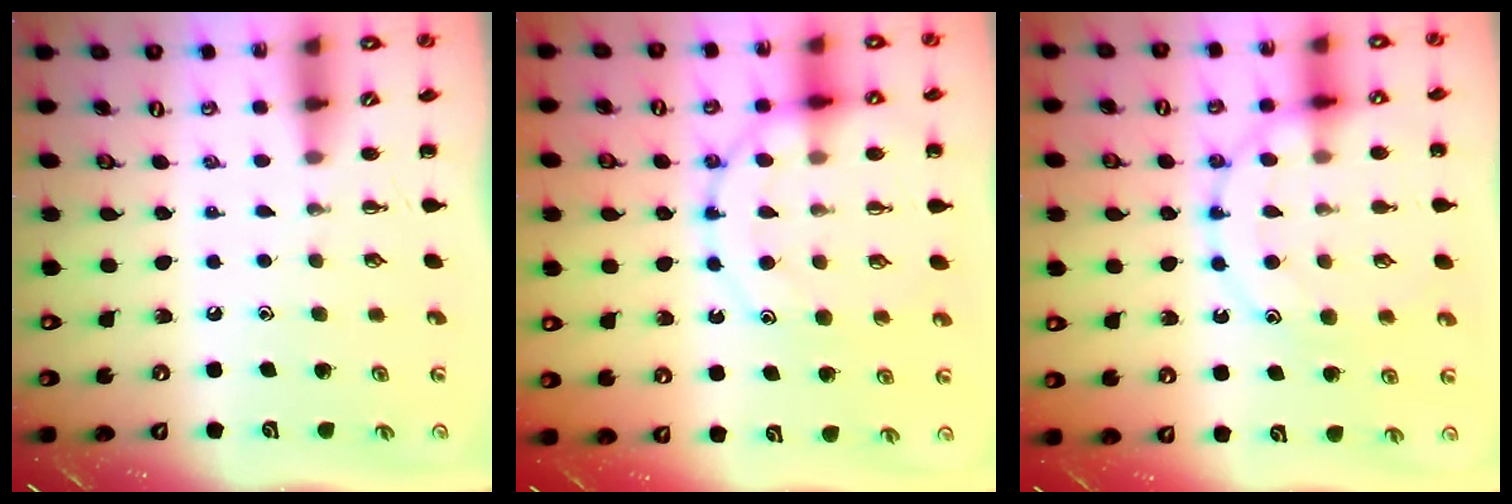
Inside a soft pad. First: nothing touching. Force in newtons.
{"total": 14.8, "press": 14.7, "slide": 1.4}
{"total": 15.1, "press": 15.0, "slide": 1.4}